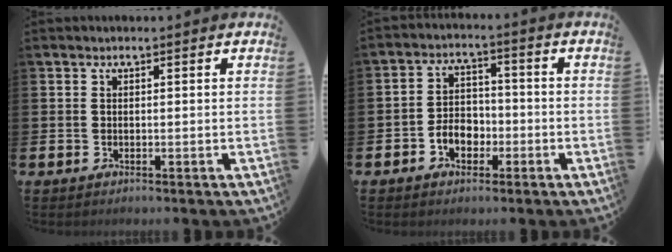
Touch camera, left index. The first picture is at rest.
{"total": 4.0, "force": [-1.7, 3.0, 2.1], "torque": [-0.030, 0.001, -0.040]}